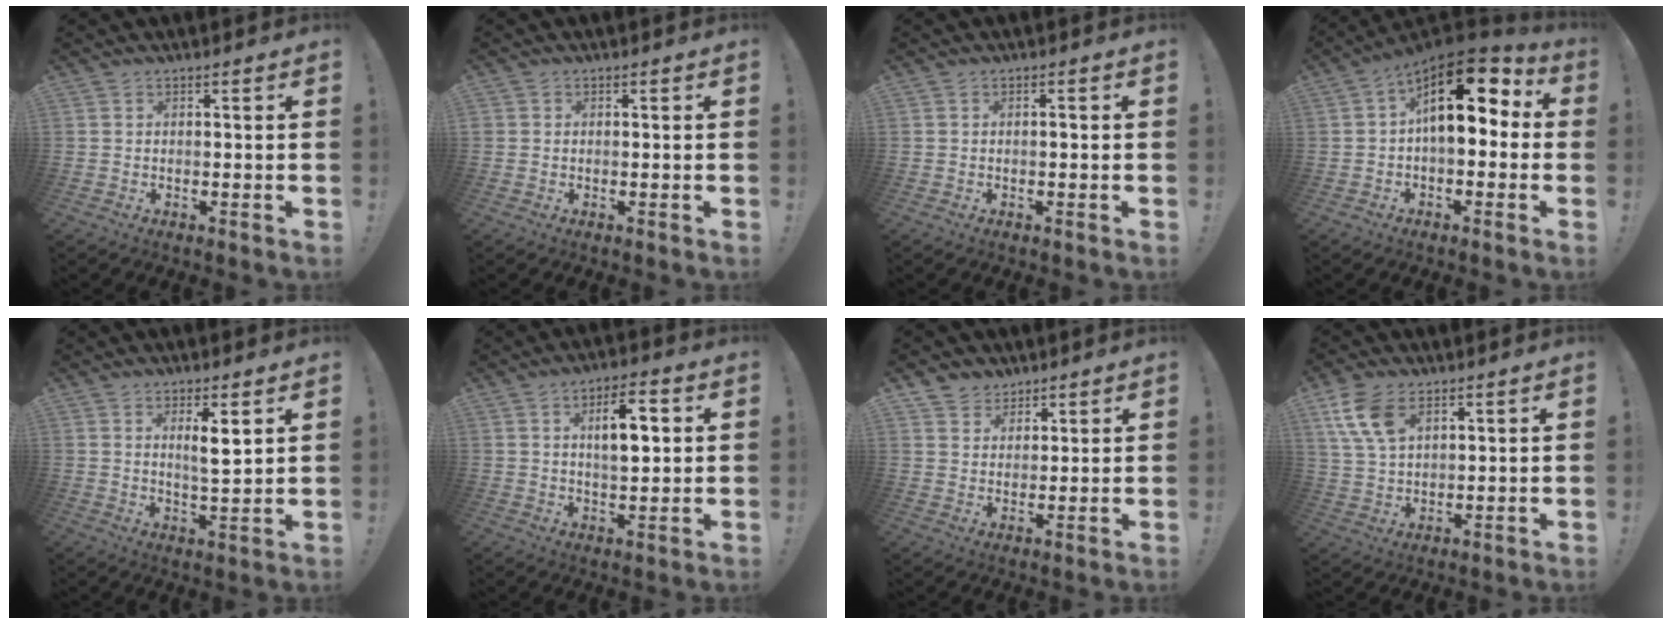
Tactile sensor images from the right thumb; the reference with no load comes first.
{"total": 0.7, "force": [0.0, 0.7, -0.1], "torque": [0.003, 0.001, 0.000]}
{"total": 0.6, "force": [-0.3, 0.1, 0.5], "torque": [-0.012, 0.001, -0.007]}
{"total": 17.0, "force": [4.5, 8.9, 13.8], "torque": [-0.206, -0.015, 0.077]}
{"total": 5.9, "force": [2.8, 0.8, 5.1], "torque": [-0.077, -0.019, 0.041]}
{"total": 9.7, "force": [2.6, 4.3, 8.3], "torque": [-0.114, -0.002, 0.037]}
{"total": 5.4, "force": [4.1, 3.6, 0.0], "torque": [0.001, -0.031, 0.079]}
{"total": 10.1, "force": [5.3, 5.5, 6.6], "torque": [-0.126, -0.015, 0.104]}